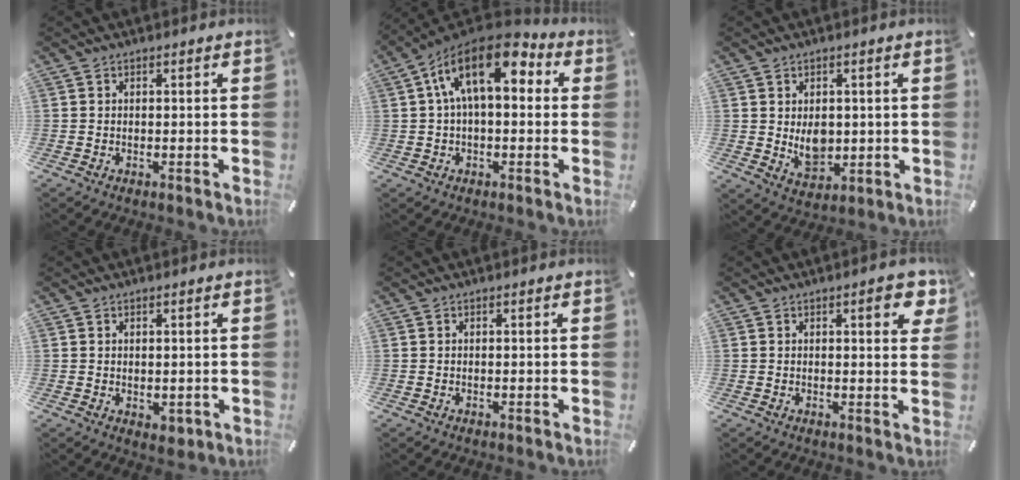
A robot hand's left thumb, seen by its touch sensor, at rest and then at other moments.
{"total": 14.7, "force": [4.9, 7.4, 11.8], "torque": [-0.209, -0.021, 0.083]}
{"total": 6.7, "force": [0.3, 5.1, 4.3], "torque": [-0.063, -0.010, 0.004]}
{"total": 1.7, "force": [0.0, 1.3, 1.1], "torque": [-0.012, 0.000, 0.000]}
{"total": 0.0}
{"total": 6.0, "force": [2.6, 1.9, 5.0], "torque": [-0.061, -0.010, 0.037]}